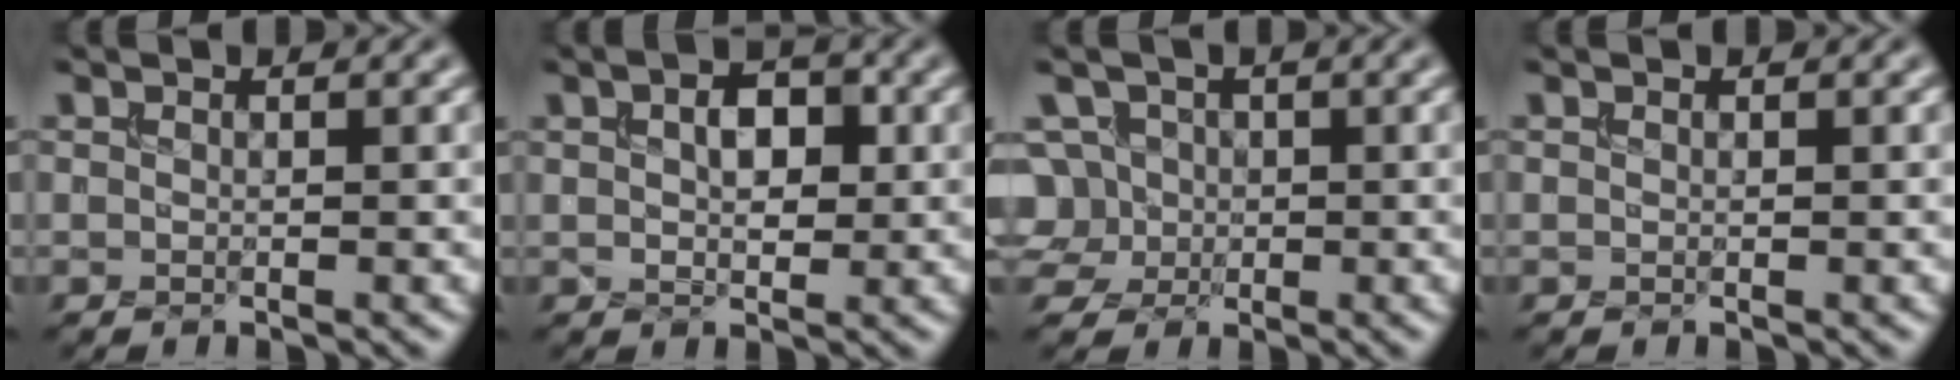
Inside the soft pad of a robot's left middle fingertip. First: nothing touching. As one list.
[{"total": 3.4, "force": [0.8, 2.1, 2.6], "torque": [-0.045, 0.004, 0.014]}, {"total": 4.9, "force": [0.3, 4.4, 2.2], "torque": [-0.041, 0.038, -0.012]}, {"total": 0.0}]